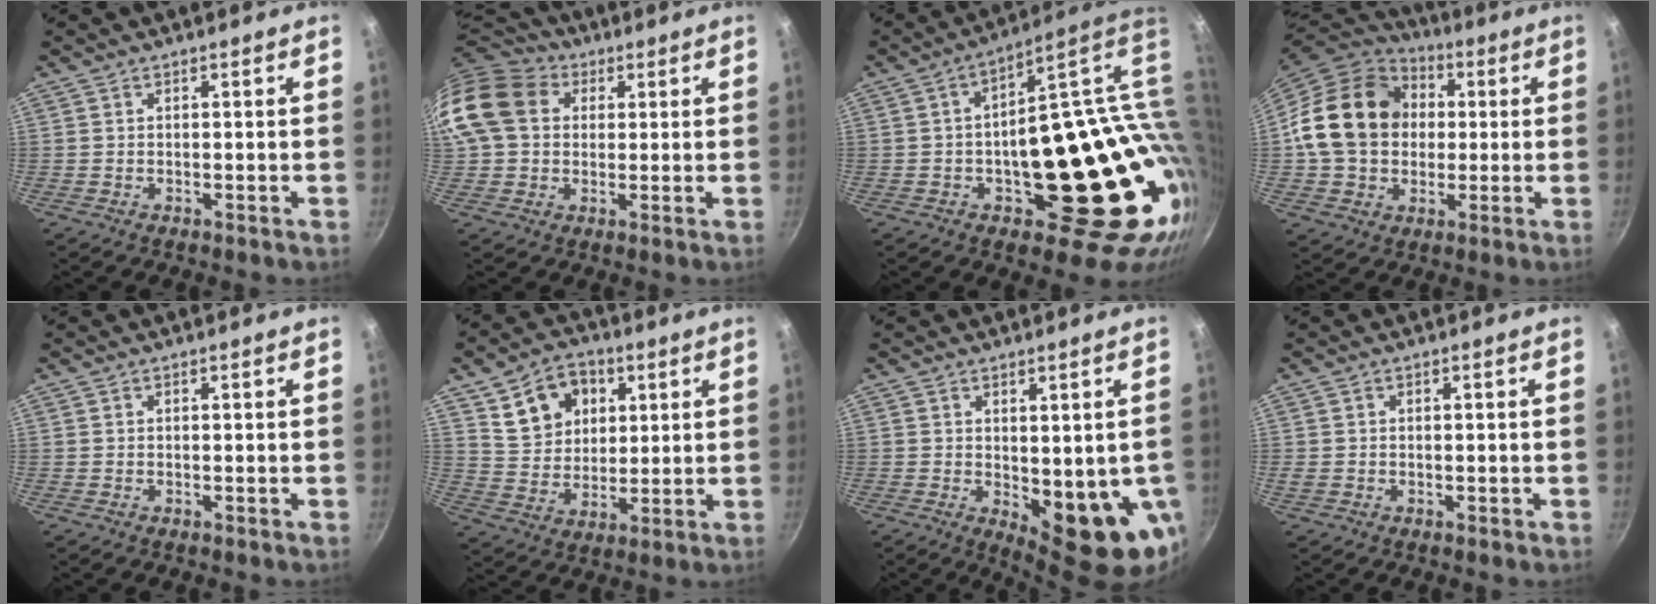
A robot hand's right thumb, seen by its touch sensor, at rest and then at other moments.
{"total": 16.0, "force": [4.2, 12.8, 8.8], "torque": [-0.167, 0.025, 0.063]}
{"total": 29.2, "force": [2.4, 15.8, 24.4], "torque": [-0.278, 0.003, 0.065]}
{"total": 20.5, "force": [2.1, 16.5, 12.0], "torque": [-0.188, 0.029, 0.032]}
{"total": 0.0}
{"total": 12.5, "force": [5.2, 9.6, 6.1], "torque": [-0.073, -0.010, 0.095]}
{"total": 12.0, "force": [-1.5, 4.8, 10.9], "torque": [-0.113, -0.014, -0.004]}
{"total": 1.1, "force": [-0.2, 0.9, 0.6], "torque": [-0.006, 0.001, -0.004]}